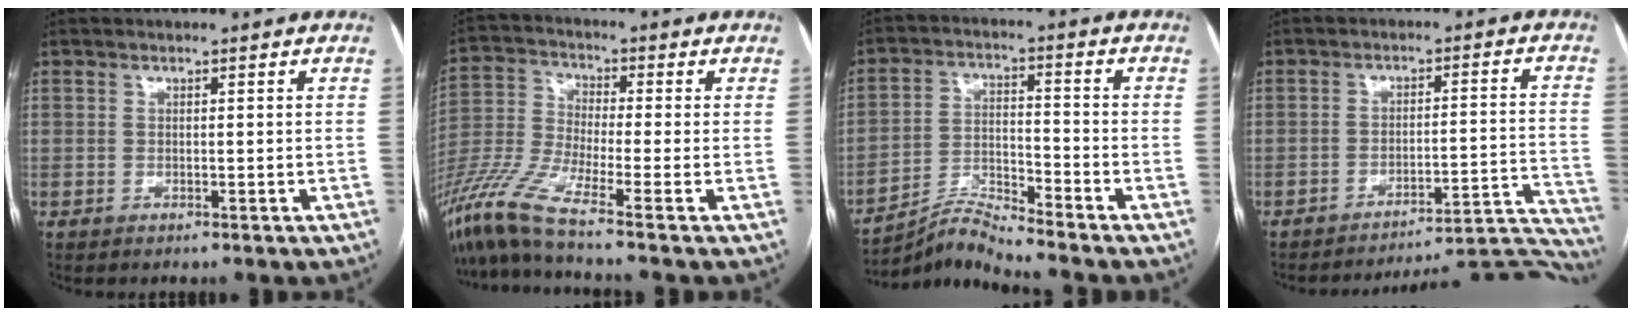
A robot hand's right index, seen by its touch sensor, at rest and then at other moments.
{"total": 10.7, "force": [-8.3, -2.1, 6.4], "torque": [-0.150, -0.020, -0.164]}
{"total": 7.2, "force": [-6.9, -1.9, 1.3], "torque": [-0.038, 0.003, -0.125]}
{"total": 19.0, "force": [-18.9, -0.5, 2.3], "torque": [0.027, 0.027, -0.231]}